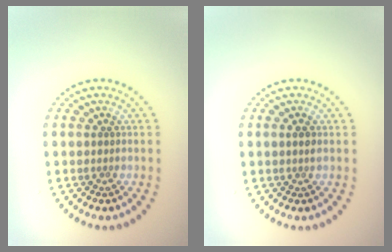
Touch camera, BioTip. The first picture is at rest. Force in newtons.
{"total": 0.9, "press": 0.8, "slide": 0.4}